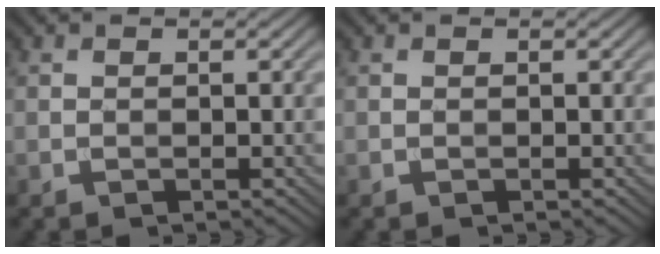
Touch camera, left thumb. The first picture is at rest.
{"total": 0.0}